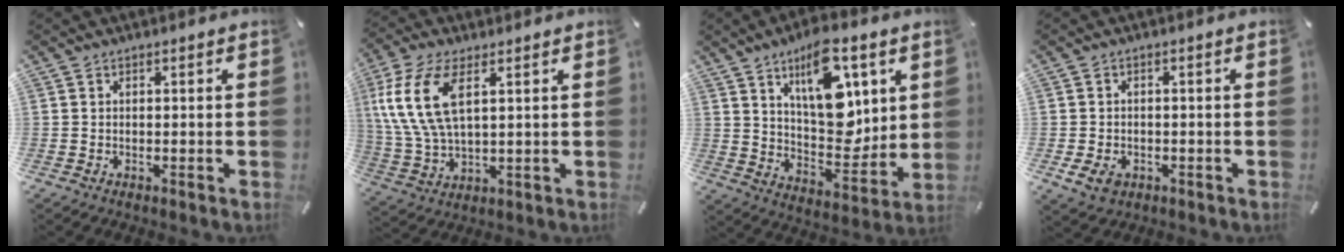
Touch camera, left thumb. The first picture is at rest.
{"total": 12.8, "force": [4.4, 6.4, 10.1], "torque": [-0.239, -0.002, 0.078]}
{"total": 18.2, "force": [8.1, 9.4, 13.3], "torque": [-0.200, -0.047, 0.135]}
{"total": 3.7, "force": [-1.5, 2.8, 1.9], "torque": [-0.045, 0.004, -0.030]}